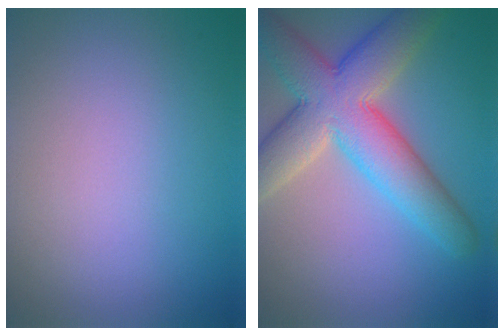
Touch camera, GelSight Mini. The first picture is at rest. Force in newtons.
{"total": 9.6, "press": 9.6, "slide": 0.6}